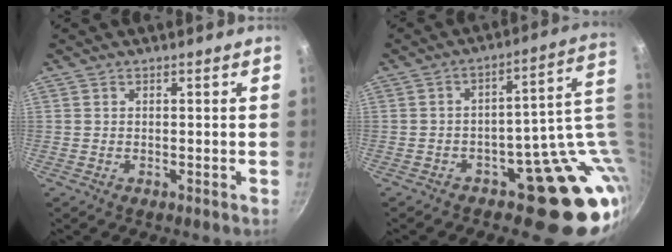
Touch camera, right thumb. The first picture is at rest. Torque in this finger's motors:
{"motor_torque": [3.26, 1.71, 1.24, -1.53, 0.25]}